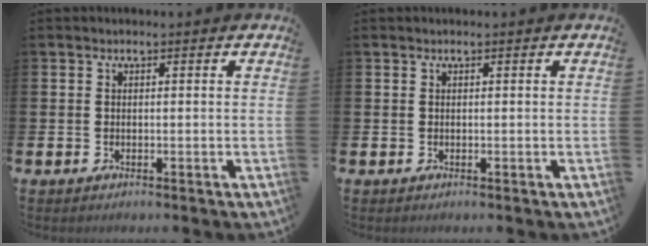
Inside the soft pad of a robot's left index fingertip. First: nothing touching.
{"total": 0.0}